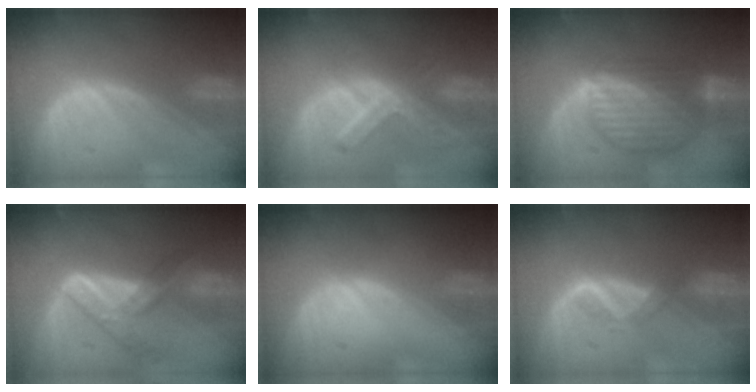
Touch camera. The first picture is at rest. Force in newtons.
{"total": 7.4, "press": 6.4, "slide": 3.8}
{"total": 8.9, "press": 7.8, "slide": 4.4}
{"total": 7.2, "press": 6.2, "slide": 3.8}
{"total": 0.0}
{"total": 2.1, "press": 2.0, "slide": 0.6}